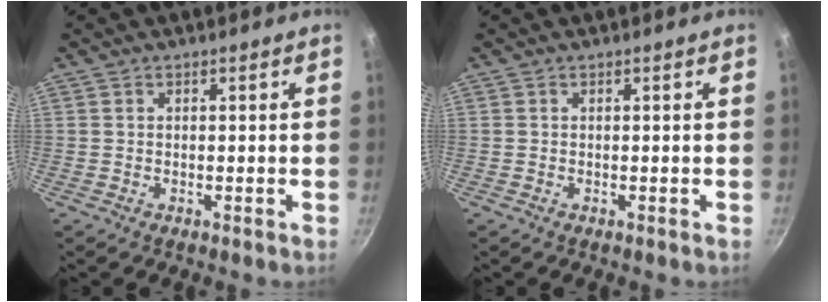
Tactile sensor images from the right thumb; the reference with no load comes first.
{"total": 0.0}